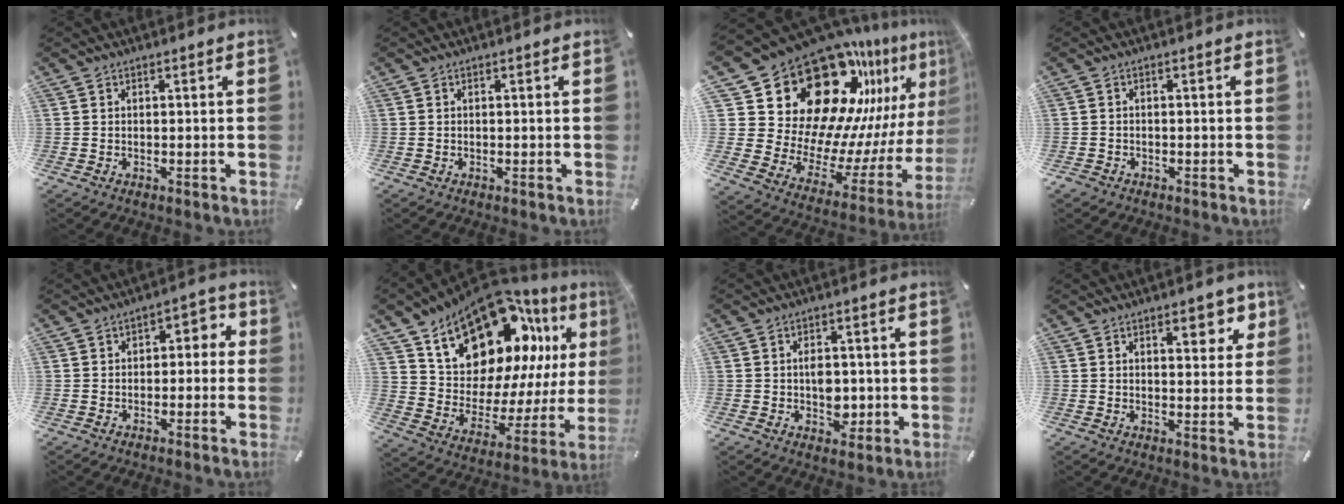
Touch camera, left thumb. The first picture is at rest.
{"total": 0.0}
{"total": 30.4, "force": [19.0, 17.6, 15.8], "torque": [-0.241, -0.184, 0.369]}
{"total": 1.4, "force": [-0.9, 1.1, 0.4], "torque": [-0.007, 0.004, -0.020]}
{"total": 4.0, "force": [-1.2, 3.0, 2.4], "torque": [-0.032, 0.015, -0.030]}
{"total": 21.3, "force": [14.8, 12.0, 9.6], "torque": [-0.140, -0.110, 0.266]}
{"total": 5.8, "force": [-0.8, 4.4, 3.7], "torque": [-0.034, -0.003, -0.016]}
{"total": 6.6, "force": [3.5, 3.1, 4.6], "torque": [-0.050, -0.012, 0.053]}